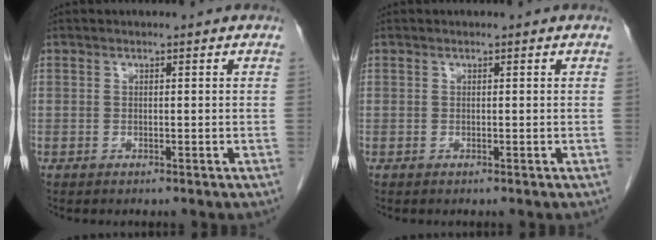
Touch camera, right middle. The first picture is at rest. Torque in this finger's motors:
{"motor_torque": [0.31, -0.11, 0.03, 0.00]}